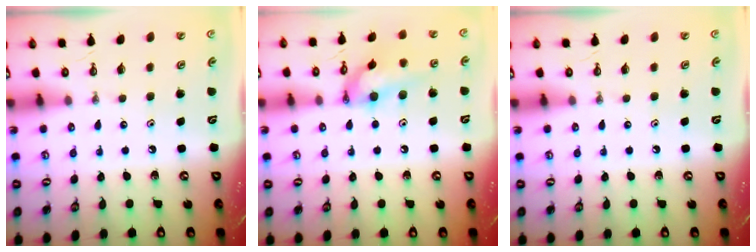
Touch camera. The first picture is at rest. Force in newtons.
{"total": 14.2, "press": 13.4, "slide": 4.6}
{"total": 0.0}